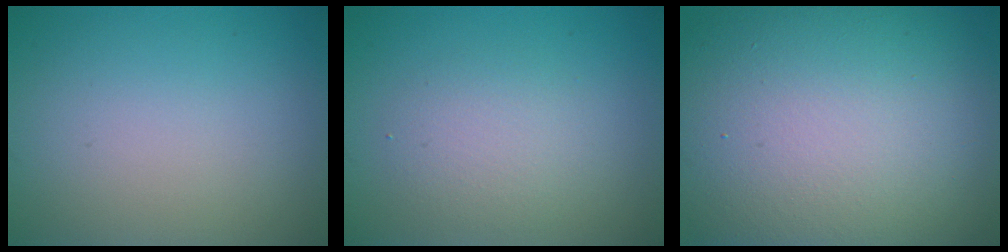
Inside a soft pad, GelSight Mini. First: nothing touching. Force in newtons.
{"total": 2.7, "press": 2.6, "slide": 0.3}
{"total": 18.1, "press": 18.1, "slide": 1.1}